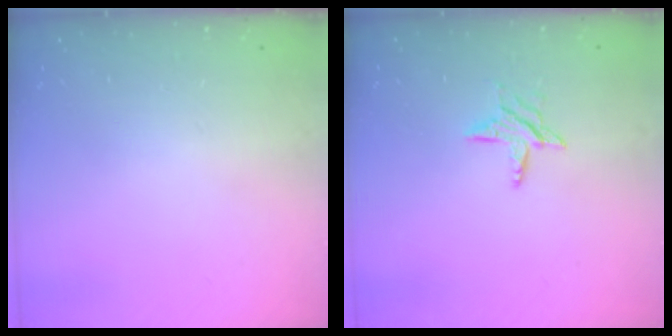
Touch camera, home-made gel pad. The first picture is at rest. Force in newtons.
{"total": 6.2, "press": 6.2, "slide": 0.6}